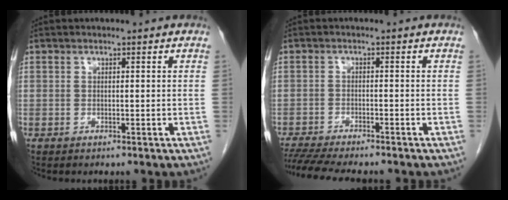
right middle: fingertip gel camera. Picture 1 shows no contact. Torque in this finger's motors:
{"motor_torque": [0.28, -0.17, 0.07, 0.03]}